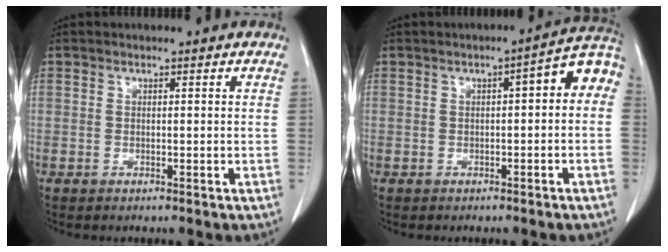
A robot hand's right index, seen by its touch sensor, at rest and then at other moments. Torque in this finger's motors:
{"motor_torque": [0.48, -0.18, 0.22, 0.02]}